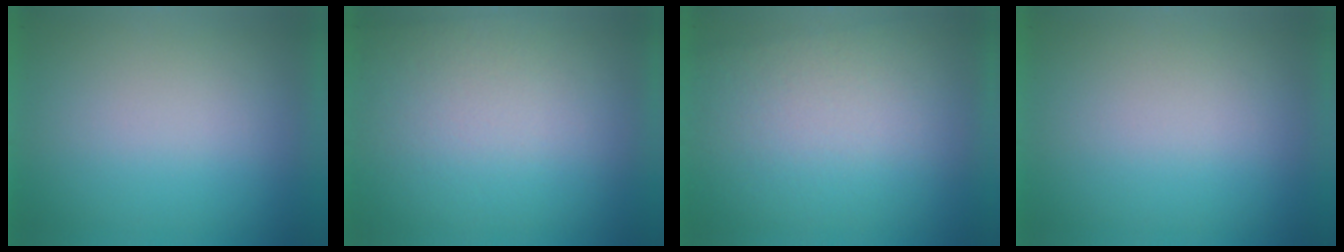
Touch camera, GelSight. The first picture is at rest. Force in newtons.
{"total": 2.9}
{"total": 3.1}
{"total": 0.0}